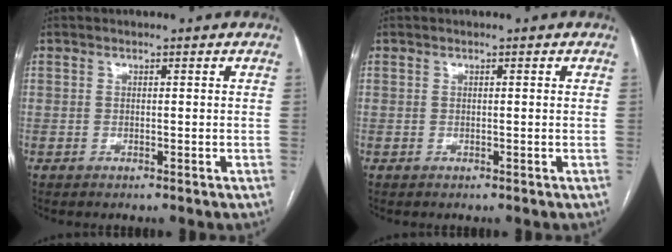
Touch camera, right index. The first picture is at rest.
{"total": 0.0}